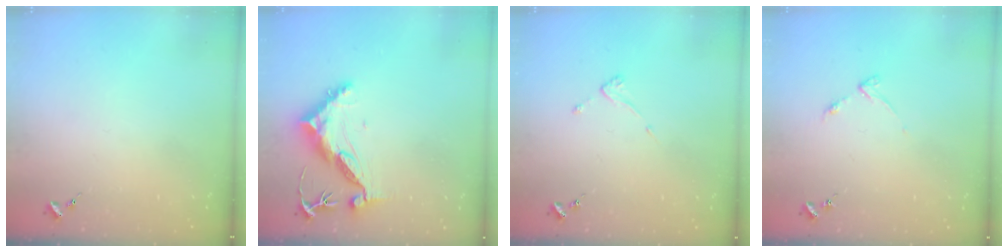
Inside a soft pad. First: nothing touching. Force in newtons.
{"total": 10.7, "press": 10.6, "slide": 0.9}
{"total": 3.8, "press": 3.7, "slide": 0.2}
{"total": 4.2, "press": 4.1, "slide": 0.4}